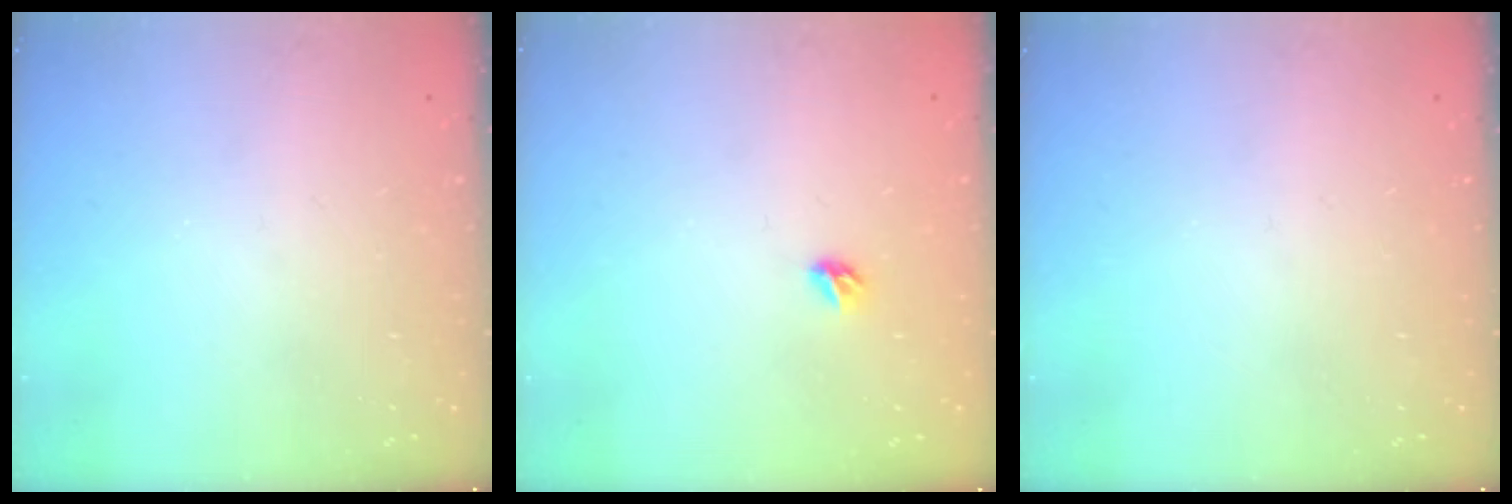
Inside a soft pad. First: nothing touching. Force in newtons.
{"total": 3.8, "press": 3.8, "slide": 0.7}
{"total": 0.0}